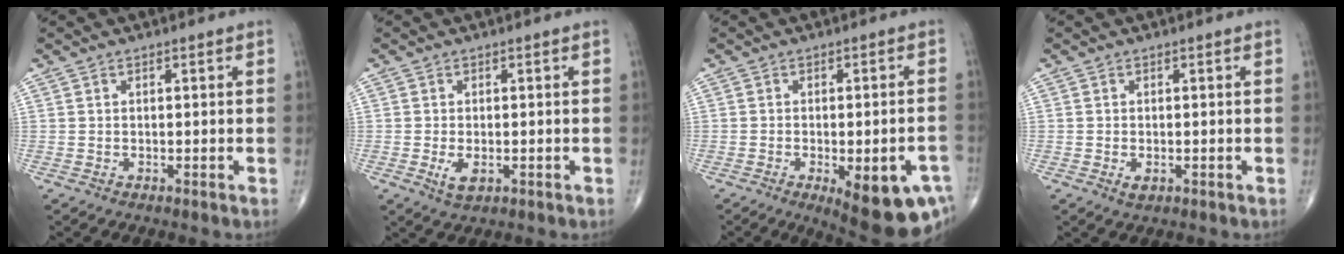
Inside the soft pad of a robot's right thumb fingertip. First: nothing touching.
{"total": 3.0, "force": [-0.9, 1.5, 2.5], "torque": [-0.046, -0.008, -0.013]}
{"total": 14.9, "force": [-6.2, 5.2, 12.5], "torque": [-0.118, 0.013, -0.066]}
{"total": 1.4, "force": [-0.5, 0.8, 1.1], "torque": [-0.019, -0.004, -0.008]}